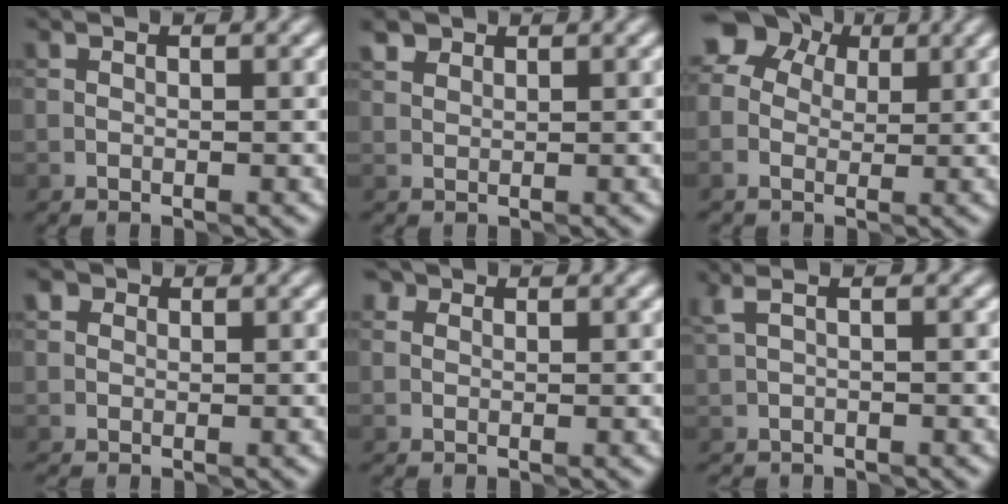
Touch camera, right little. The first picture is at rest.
{"total": 1.5, "force": [1.3, 0.8, 0.1], "torque": [-0.001, 0.006, 0.026]}
{"total": 6.6, "force": [2.3, 5.5, 2.9], "torque": [-0.053, 0.034, 0.015]}
{"total": 1.8, "force": [0.3, 1.6, 0.7], "torque": [-0.001, 0.011, -0.013]}
{"total": 1.6, "force": [0.6, 1.3, 0.6], "torque": [-0.003, 0.007, -0.009]}
{"total": 0.8, "force": [0.0, 0.3, 0.8], "torque": [-0.017, -0.002, 0.002]}